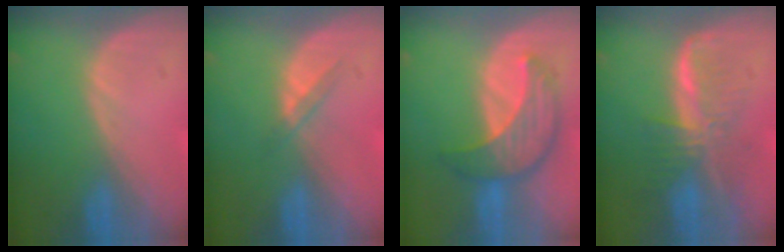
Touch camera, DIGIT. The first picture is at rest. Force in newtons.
{"total": 1.9, "press": 1.7, "slide": 1.0}
{"total": 7.8, "press": 7.5, "slide": 2.2}
{"total": 8.1, "press": 6.9, "slide": 4.2}